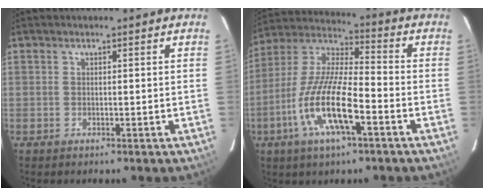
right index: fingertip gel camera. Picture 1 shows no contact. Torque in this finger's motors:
{"motor_torque": [1.39, -0.75, 0.87, 0.21]}